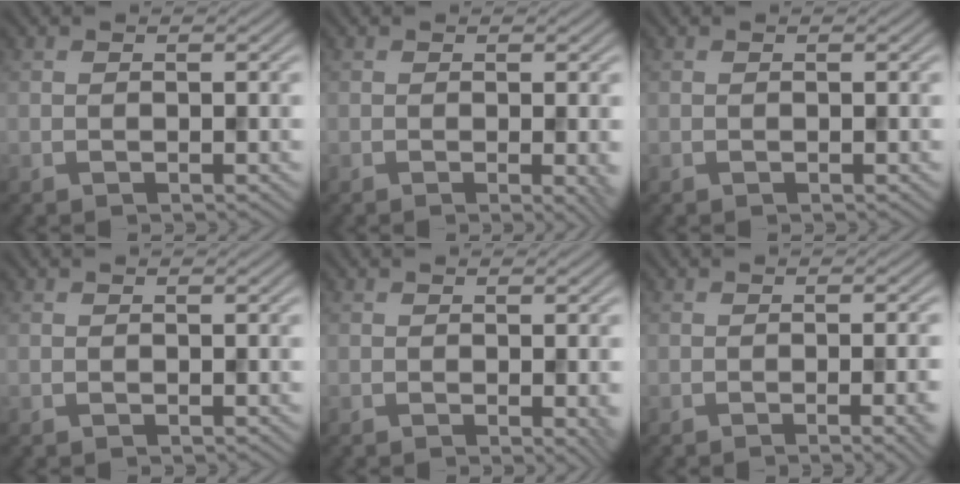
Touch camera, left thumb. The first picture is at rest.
{"total": 1.8, "force": [-0.2, 0.2, 1.8], "torque": [-0.026, -0.004, -0.006]}
{"total": 0.0}
{"total": 0.0}
{"total": 1.7, "force": [-0.2, 0.2, 1.7], "torque": [-0.021, -0.005, -0.004]}
{"total": 4.5, "force": [-1.3, 1.2, 4.1], "torque": [-0.048, 0.000, -0.015]}